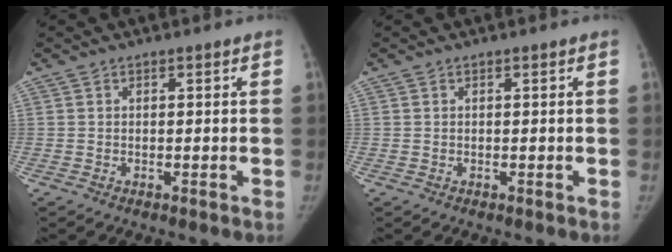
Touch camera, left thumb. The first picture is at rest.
{"total": 0.0}